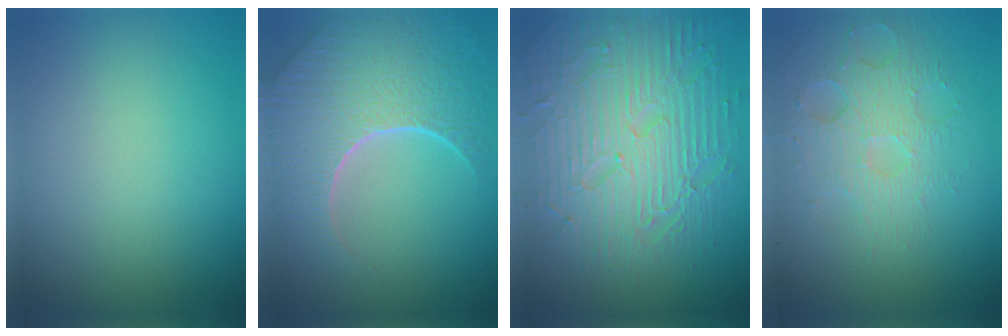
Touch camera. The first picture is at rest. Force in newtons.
{"total": 8.8, "press": 6.1, "slide": 6.4}
{"total": 9.1, "press": 6.3, "slide": 6.5}
{"total": 3.6, "press": 3.2, "slide": 1.5}